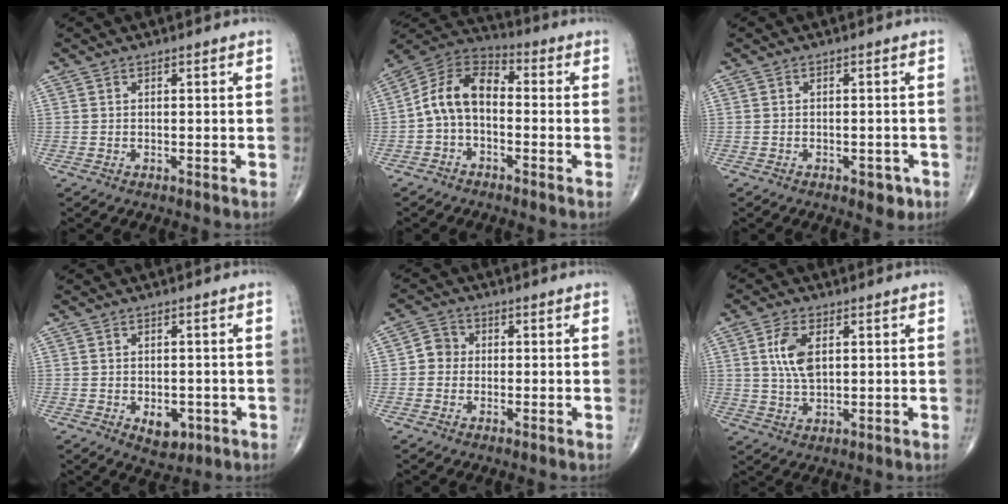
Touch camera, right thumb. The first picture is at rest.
{"total": 10.0, "force": [-1.2, 6.4, 7.6], "torque": [-0.130, 0.035, -0.040]}
{"total": 3.1, "force": [-1.6, 1.7, 2.1], "torque": [-0.013, 0.004, -0.017]}
{"total": 4.5, "force": [-1.4, 2.9, 3.1], "torque": [-0.029, 0.001, -0.010]}
{"total": 3.5, "force": [-0.2, 3.2, 1.3], "torque": [-0.003, 0.008, -0.013]}
{"total": 7.0, "force": [1.8, 3.6, 5.7], "torque": [-0.114, -0.007, 0.036]}